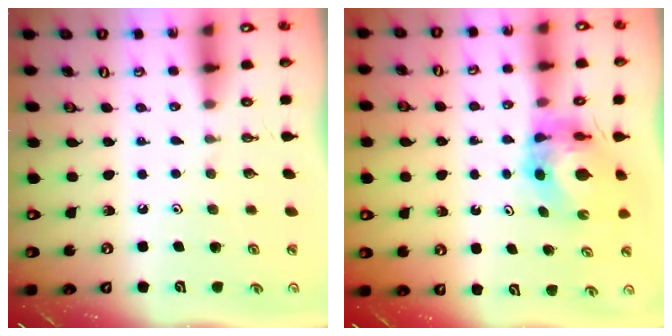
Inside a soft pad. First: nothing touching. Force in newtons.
{"total": 6.6, "press": 6.6, "slide": 0.9}